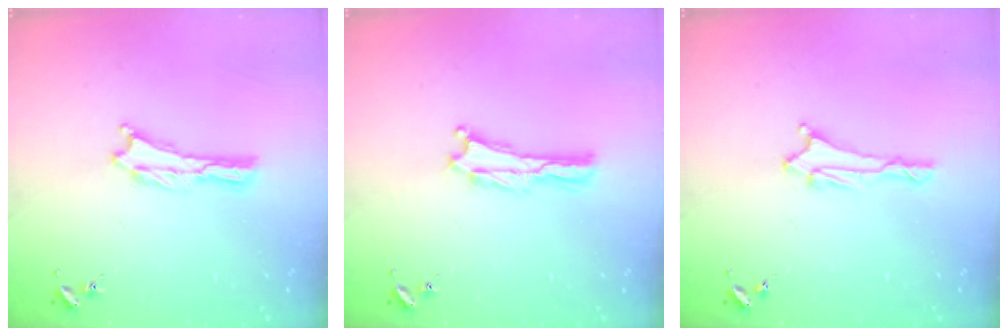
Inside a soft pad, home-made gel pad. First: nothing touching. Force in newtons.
{"total": 0.0}
{"total": 1.7, "press": 1.6, "slide": 0.5}